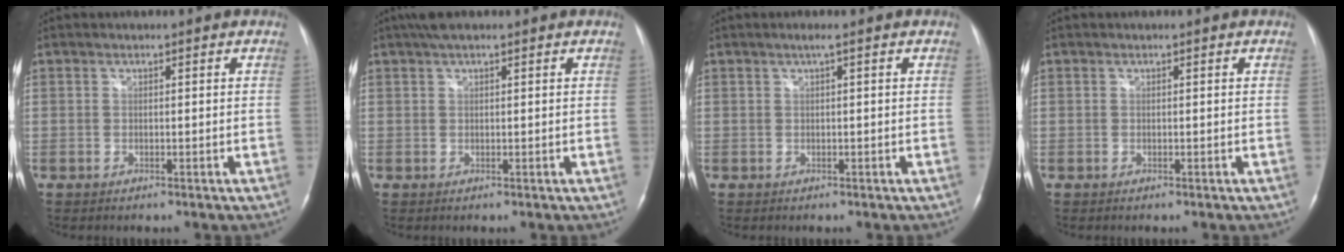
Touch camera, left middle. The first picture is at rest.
{"total": 3.3, "force": [2.4, 0.7, 2.2], "torque": [-0.044, 0.023, 0.042]}
{"total": 0.9, "force": [0.4, -0.1, 0.8], "torque": [-0.016, 0.003, 0.006]}
{"total": 0.0}